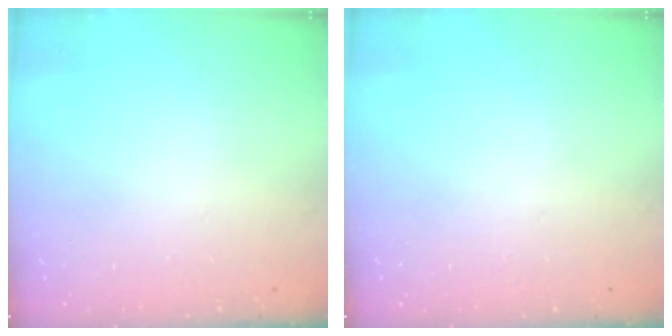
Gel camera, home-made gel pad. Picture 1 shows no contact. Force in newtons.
{"total": 0.0}